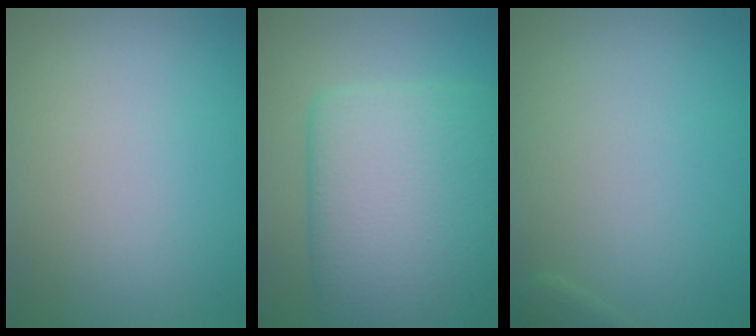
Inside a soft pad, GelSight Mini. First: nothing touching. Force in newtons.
{"total": 10.3, "press": 10.3, "slide": 0.5}
{"total": 0.7, "press": 0.7, "slide": 0.0}